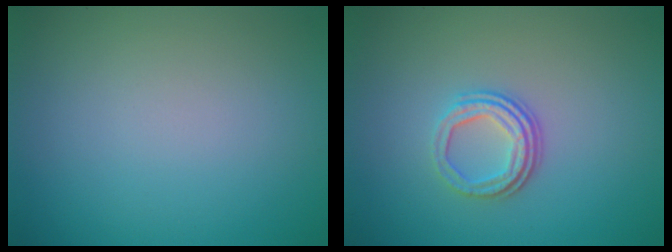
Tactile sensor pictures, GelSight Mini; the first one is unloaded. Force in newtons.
{"total": 3.2, "press": 2.4, "slide": 2.1}